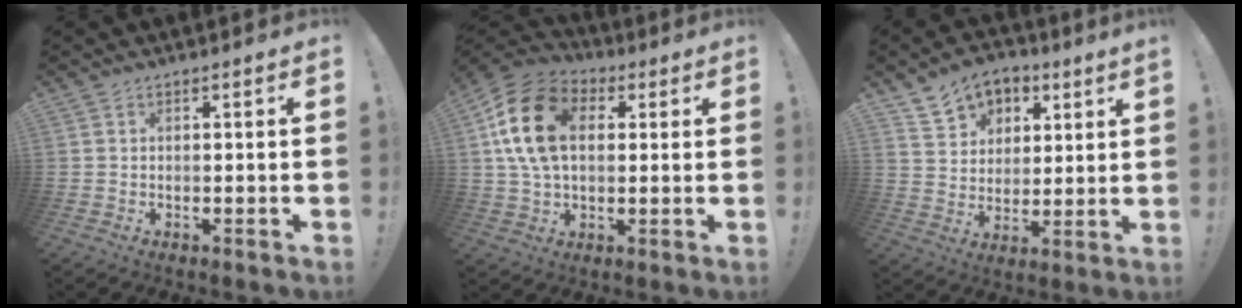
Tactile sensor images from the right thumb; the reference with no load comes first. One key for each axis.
{"total": 18.0, "fx": 4.4, "fy": 11.8, "fz": 12.9, "tx": -0.242, "ty": 0.002, "tz": 0.076}
{"total": 9.5, "fx": 6.2, "fy": 6.6, "fz": 2.8, "tx": -0.044, "ty": -0.044, "tz": 0.122}